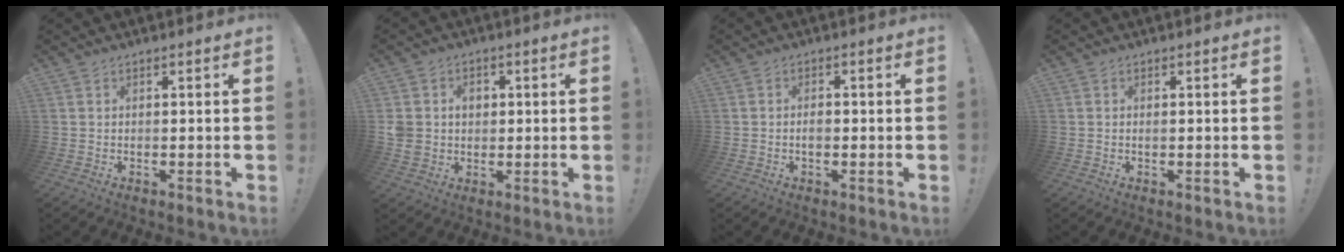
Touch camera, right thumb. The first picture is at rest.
{"total": 6.1, "force": [0.5, 5.6, 2.3], "torque": [-0.040, 0.001, 0.011]}
{"total": 1.8, "force": [-0.6, 1.1, 1.3], "torque": [-0.020, 0.003, -0.011]}
{"total": 0.0}